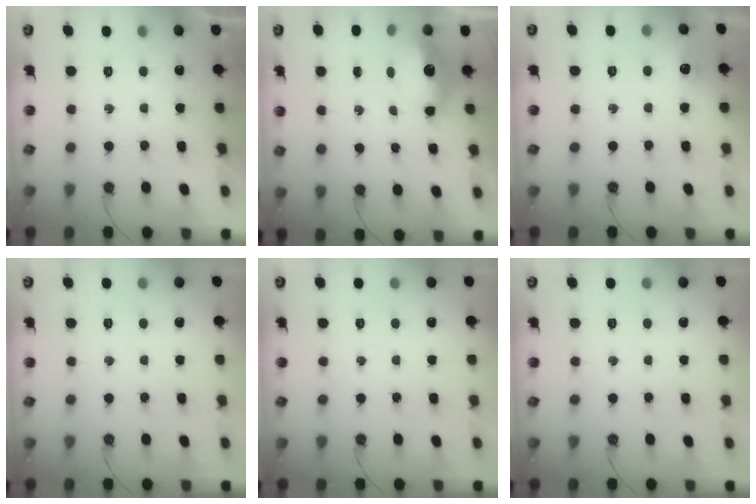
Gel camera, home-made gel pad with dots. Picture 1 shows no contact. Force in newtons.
{"total": 7.3, "press": 7.3, "slide": 0.1}
{"total": 6.1, "press": 6.0, "slide": 1.0}
{"total": 0.0}
{"total": 0.0}
{"total": 0.0}